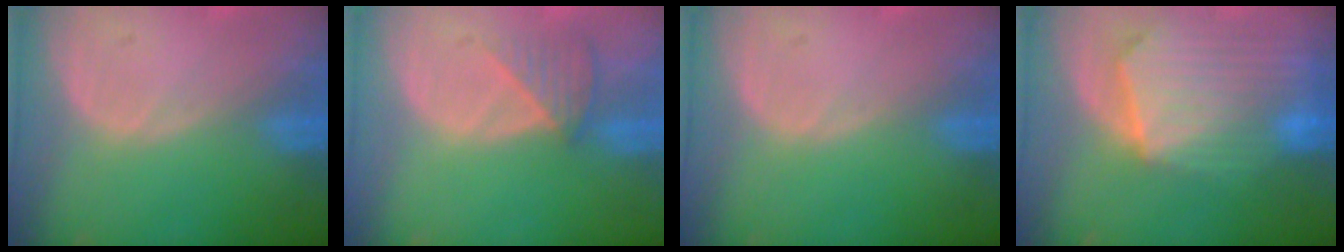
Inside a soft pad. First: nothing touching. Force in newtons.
{"total": 3.5, "press": 3.4, "slide": 0.9}
{"total": 0.0}
{"total": 10.8, "press": 9.5, "slide": 5.2}